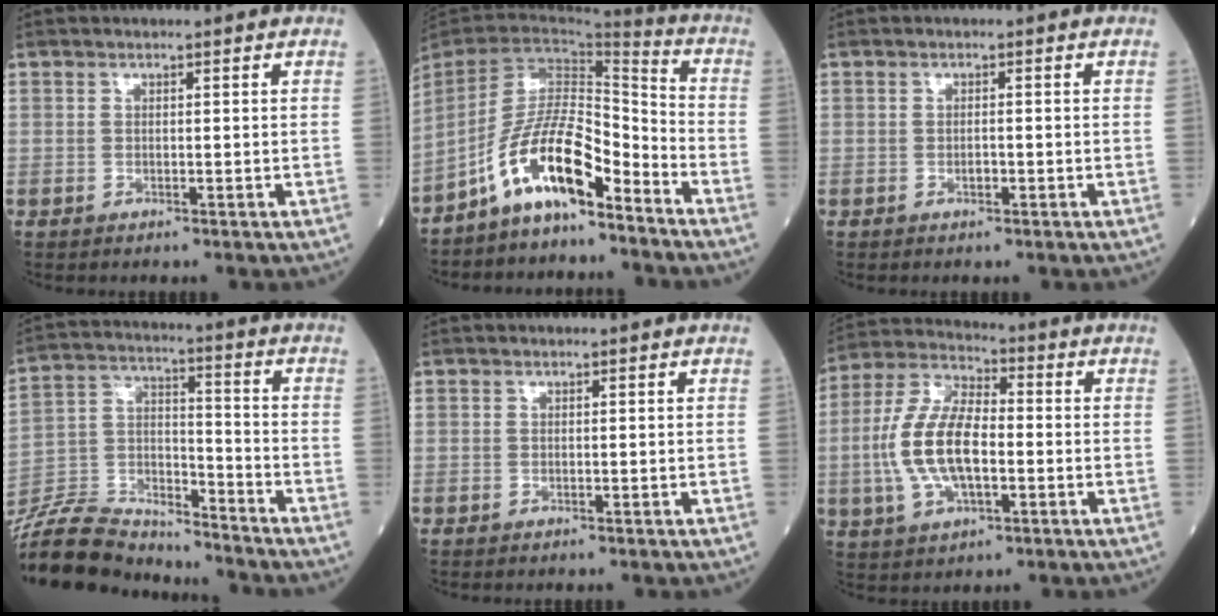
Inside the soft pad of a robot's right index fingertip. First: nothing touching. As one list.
[{"total": 11.6, "force": [-7.6, 3.1, 8.2], "torque": [-0.162, 0.017, -0.144]}, {"total": 1.2, "force": [-0.4, 0.5, 1.0], "torque": [-0.020, -0.001, -0.006]}, {"total": 15.7, "force": [-15.1, 3.2, 2.5], "torque": [-0.054, 0.033, -0.269]}, {"total": 0.0}, {"total": 13.1, "force": [-1.6, 5.8, 11.7], "torque": [-0.253, 0.014, -0.031]}]